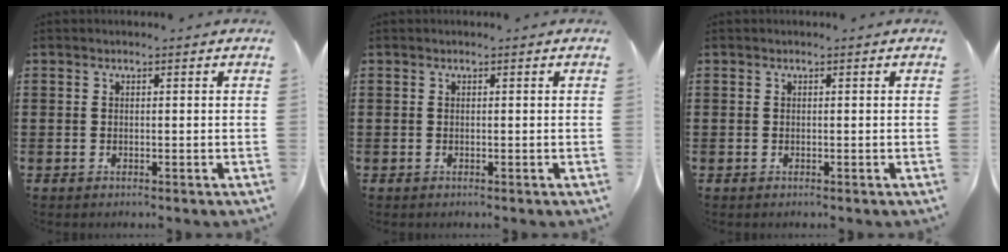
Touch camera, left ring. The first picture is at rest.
{"total": 0.0}
{"total": 0.0}